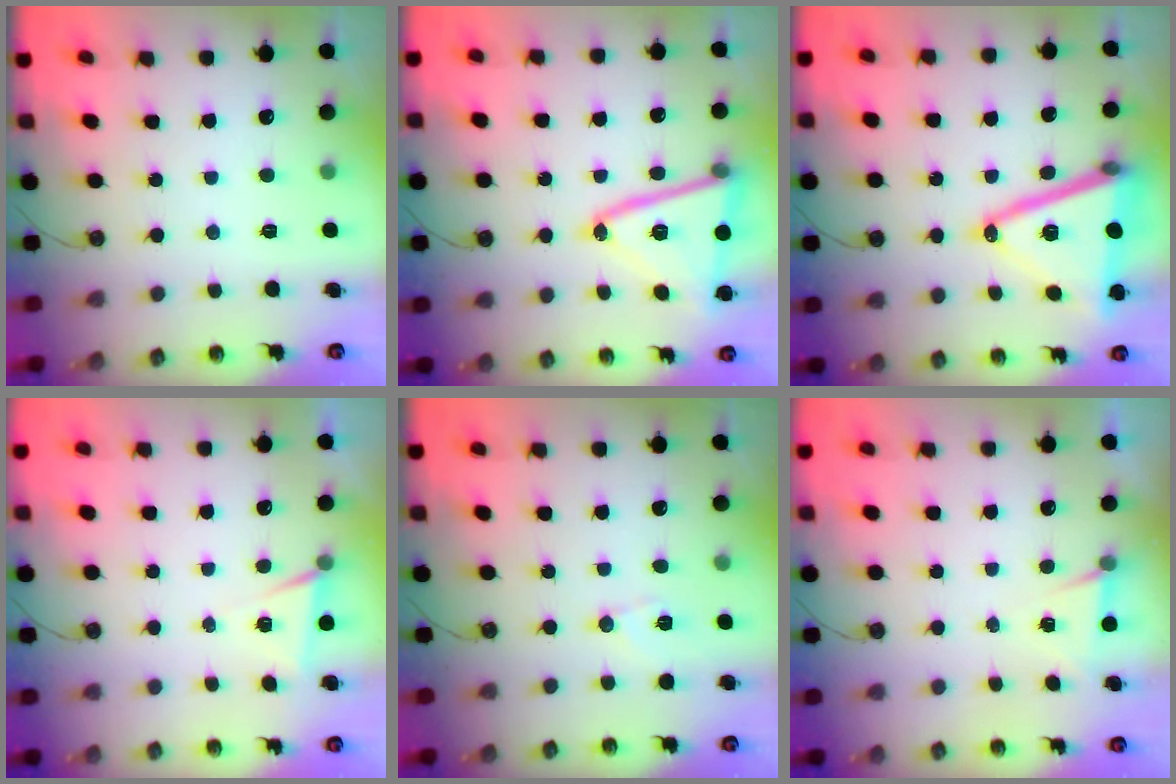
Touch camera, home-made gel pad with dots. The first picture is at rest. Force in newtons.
{"total": 18.7, "press": 18.6, "slide": 2.1}
{"total": 19.8, "press": 19.4, "slide": 3.8}
{"total": 5.0, "press": 2.4, "slide": 4.3}
{"total": 6.5, "press": 6.4, "slide": 1.2}
{"total": 4.7, "press": 1.6, "slide": 4.4}